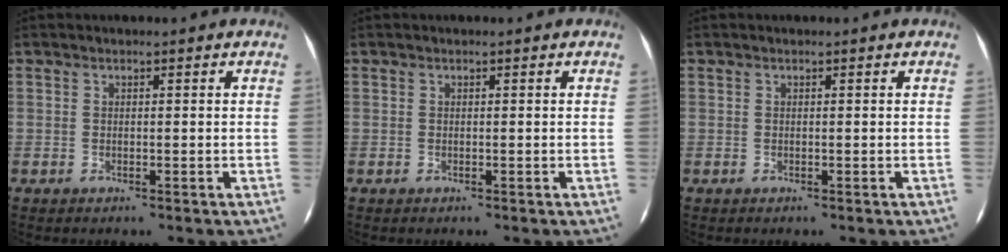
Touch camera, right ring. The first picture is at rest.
{"total": 0.0}
{"total": 0.0}